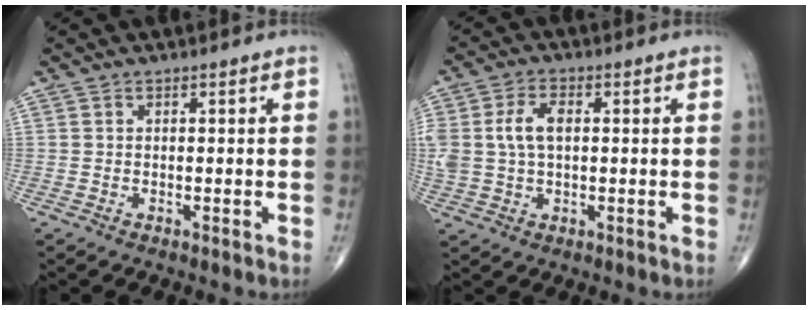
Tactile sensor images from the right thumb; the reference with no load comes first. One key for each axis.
{"total": 7.7, "fx": 1.1, "fy": 4.6, "fz": 6.1, "tx": -0.135, "ty": 0.014, "tz": 0.025}